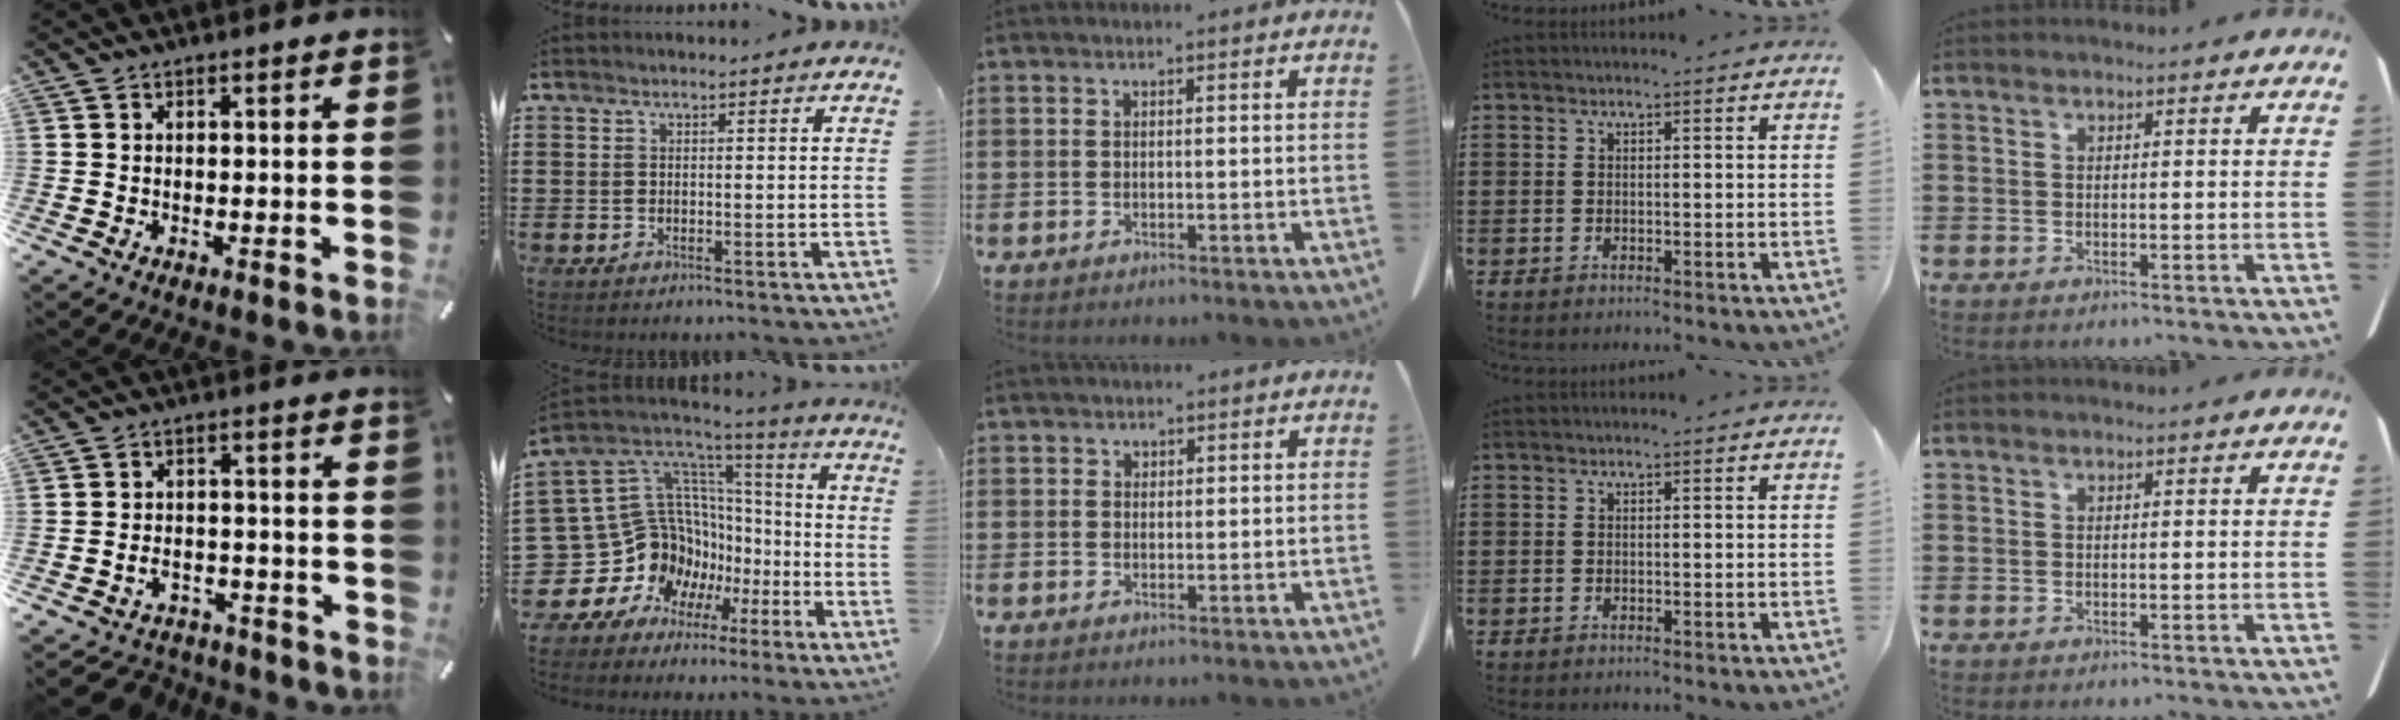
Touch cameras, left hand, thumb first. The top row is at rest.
{"thumb": {"total": 4.0, "force": [-2.3, 3.0, 1.4], "torque": [-0.029, 0.009, -0.045]}, "index": {"total": 15.9, "force": [-3.7, 14.2, 6.1], "torque": [-0.170, -0.047, -0.014]}, "middle": {"total": 0.7, "force": [0.7, 0.3, 0.1], "torque": [-0.005, -0.002, 0.015]}}